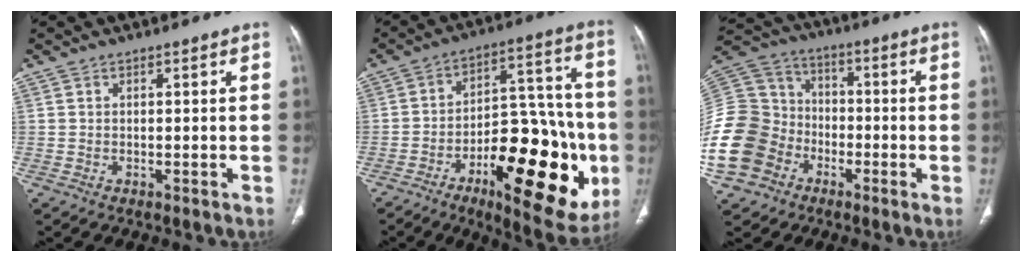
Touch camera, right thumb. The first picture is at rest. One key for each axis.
{"total": 27.2, "fx": -9.1, "fy": 11.2, "fz": 23.1, "tx": -0.291, "ty": 0.039, "tz": -0.118}
{"total": 21.5, "fx": -8.1, "fy": 17.5, "fz": 9.6, "tx": -0.226, "ty": 0.063, "tz": -0.146}